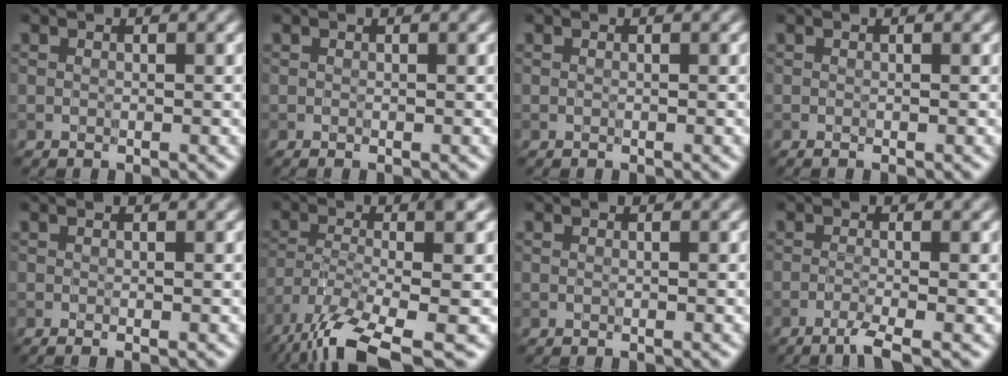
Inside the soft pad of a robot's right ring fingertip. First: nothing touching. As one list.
[{"total": 0.8, "force": [0.0, 0.2, 0.7], "torque": [-0.007, -0.001, -0.003]}, {"total": 0.0}, {"total": 1.1, "force": [-0.1, 0.4, 1.0], "torque": [-0.010, -0.002, -0.006]}, {"total": 1.7, "force": [-0.1, 0.6, 1.6], "torque": [-0.018, -0.005, -0.008]}, {"total": 11.9, "force": [-6.7, 2.9, 9.4], "torque": [-0.166, -0.014, -0.120]}, {"total": 0.0}, {"total": 2.9, "force": [-1.4, 0.5, 2.4], "torque": [-0.035, -0.002, -0.040]}]